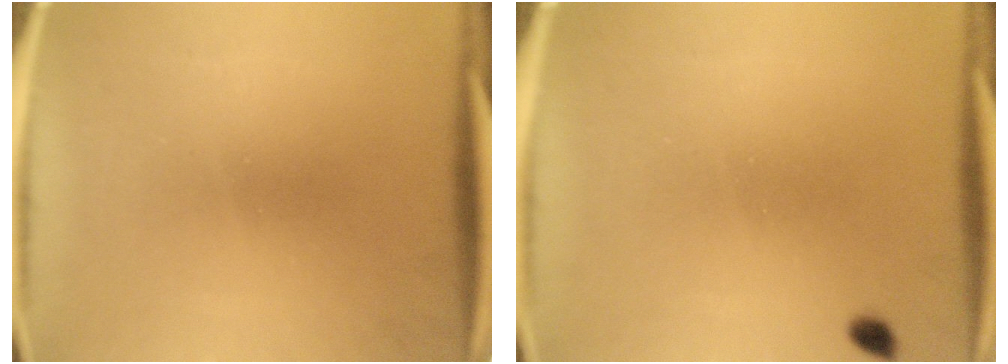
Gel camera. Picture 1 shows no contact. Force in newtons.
{"total": 1.1}